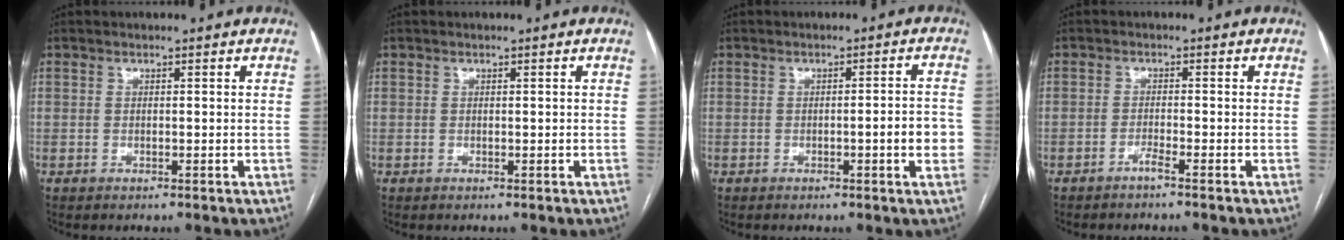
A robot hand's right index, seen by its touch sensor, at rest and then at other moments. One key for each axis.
{"total": 0.0}
{"total": 4.3, "fx": -1.1, "fy": 0.3, "fz": 4.1, "tx": -0.049, "ty": 0.004, "tz": -0.016}
{"total": 1.4, "fx": -1.2, "fy": -0.4, "fz": 0.7, "tx": -0.011, "ty": 0.002, "tz": -0.023}